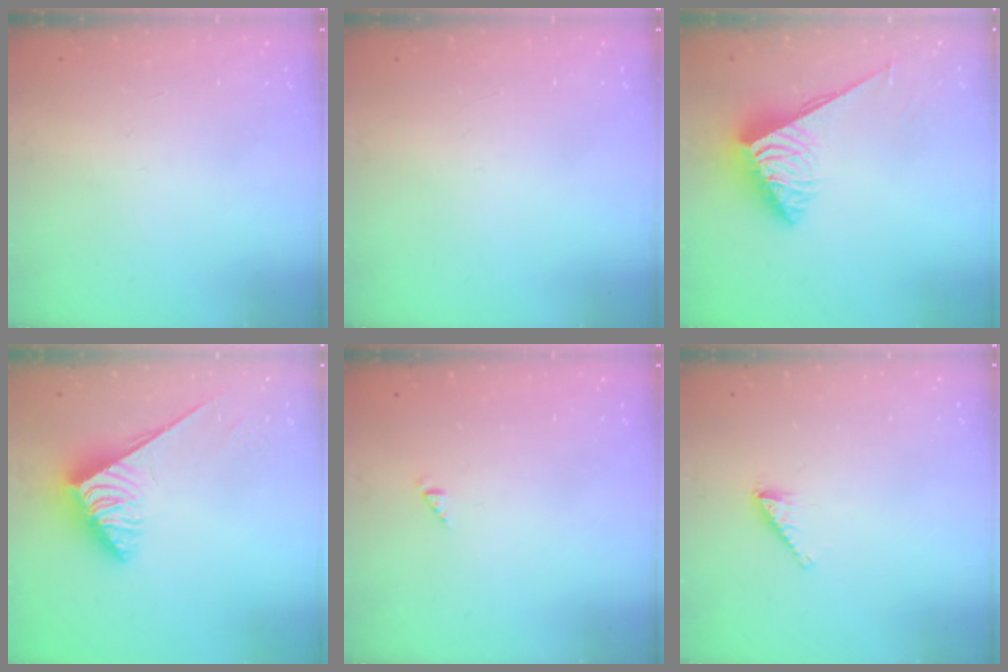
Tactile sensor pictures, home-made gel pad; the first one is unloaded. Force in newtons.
{"total": 0.0}
{"total": 4.0, "press": 3.9, "slide": 0.5}
{"total": 3.6, "press": 3.6, "slide": 0.6}
{"total": 0.8, "press": 0.8, "slide": 0.2}
{"total": 1.6, "press": 1.6, "slide": 0.2}